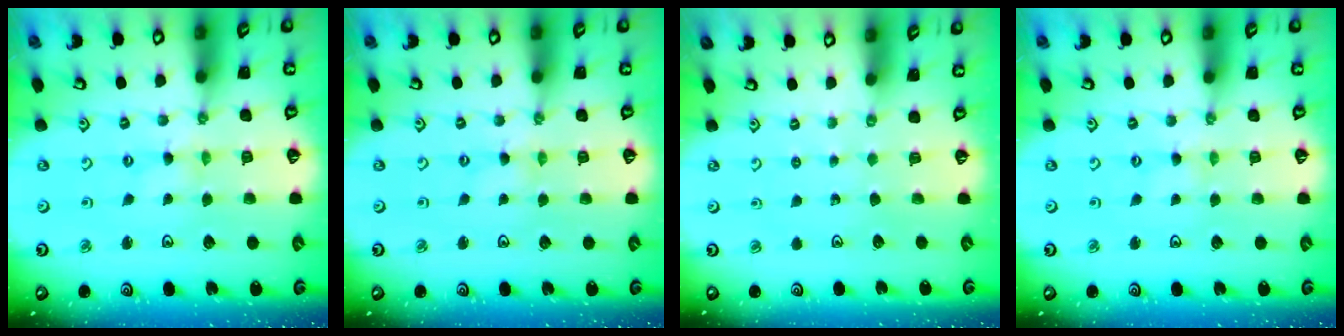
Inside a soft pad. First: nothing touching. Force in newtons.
{"total": 0.0}
{"total": 0.0}
{"total": 0.0}